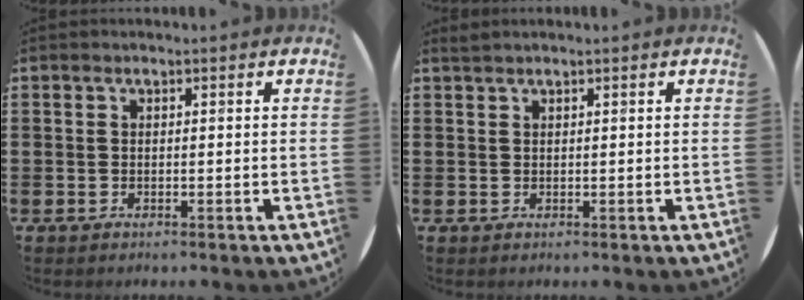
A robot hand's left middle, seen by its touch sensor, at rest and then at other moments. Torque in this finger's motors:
{"motor_torque": [0.23, -0.31, -0.08, 0.01]}